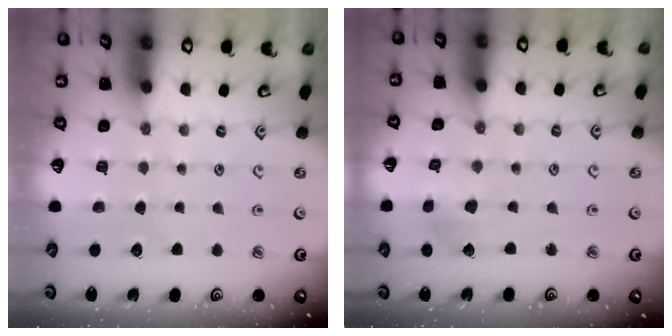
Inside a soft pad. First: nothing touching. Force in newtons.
{"total": 3.0, "press": 3.0, "slide": 0.4}